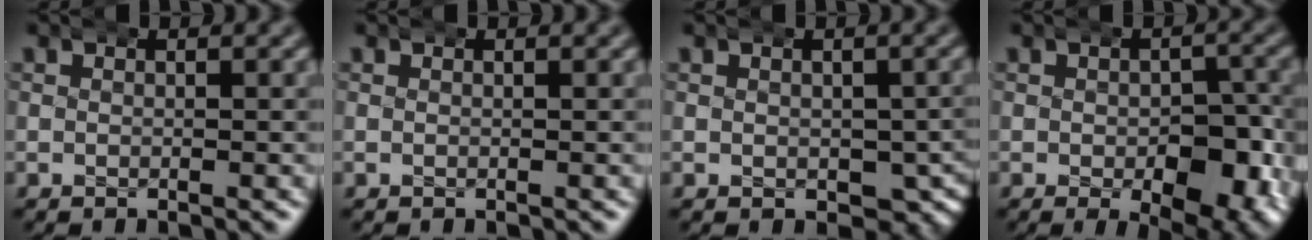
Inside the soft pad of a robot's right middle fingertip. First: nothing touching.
{"total": 0.0}
{"total": 3.9, "force": [-1.7, 2.6, 2.5], "torque": [-0.017, -0.014, -0.015]}
{"total": 8.1, "force": [-2.2, 4.6, 6.4], "torque": [-0.080, -0.025, -0.021]}